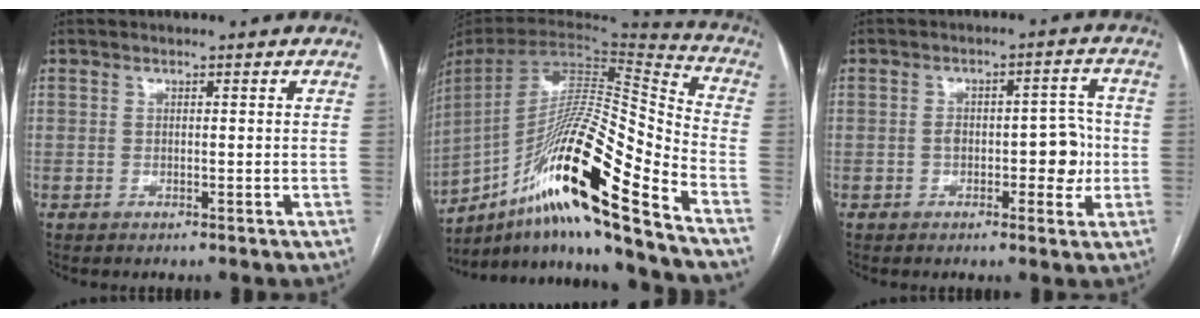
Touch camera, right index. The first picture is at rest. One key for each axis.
{"total": 24.9, "fx": -15.0, "fy": 0.4, "fz": 19.8, "tx": -0.349, "ty": -0.008, "tz": -0.271}
{"total": 6.5, "fx": -1.0, "fy": 3.1, "fz": 5.6, "tx": -0.075, "ty": 0.021, "tz": -0.010}